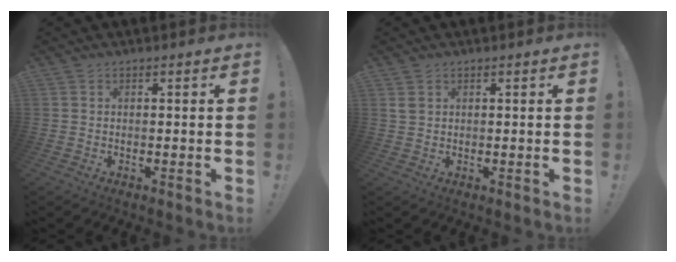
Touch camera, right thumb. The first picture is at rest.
{"total": 1.6, "force": [0.8, 1.2, 0.6], "torque": [-0.005, -0.001, 0.015]}